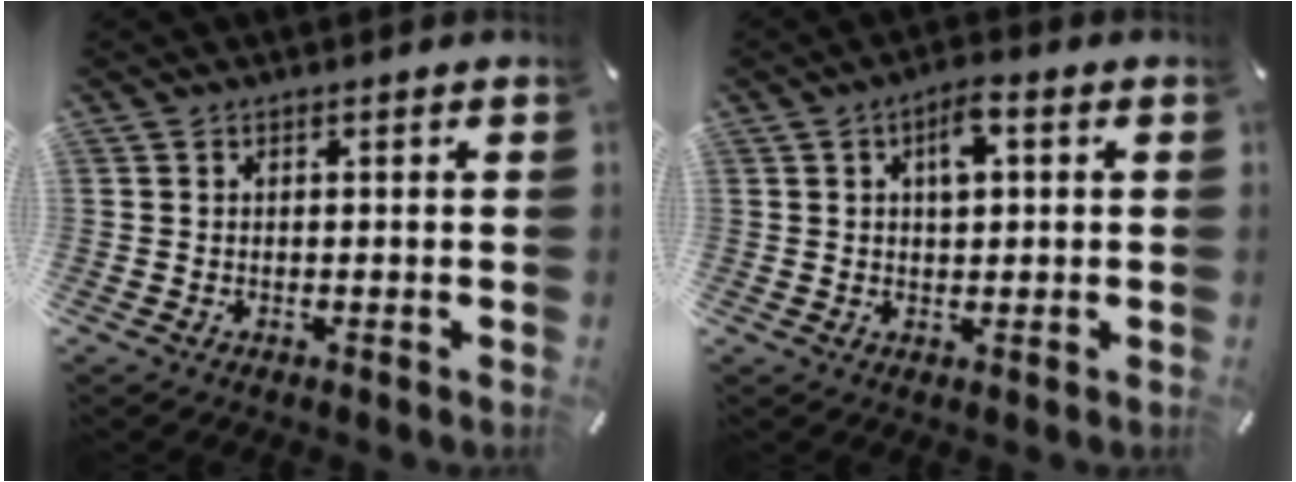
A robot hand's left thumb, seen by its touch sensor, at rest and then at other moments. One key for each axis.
{"total": 5.2, "fx": 1.4, "fy": 2.5, "fz": 4.3, "tx": -0.066, "ty": -0.001, "tz": 0.018}